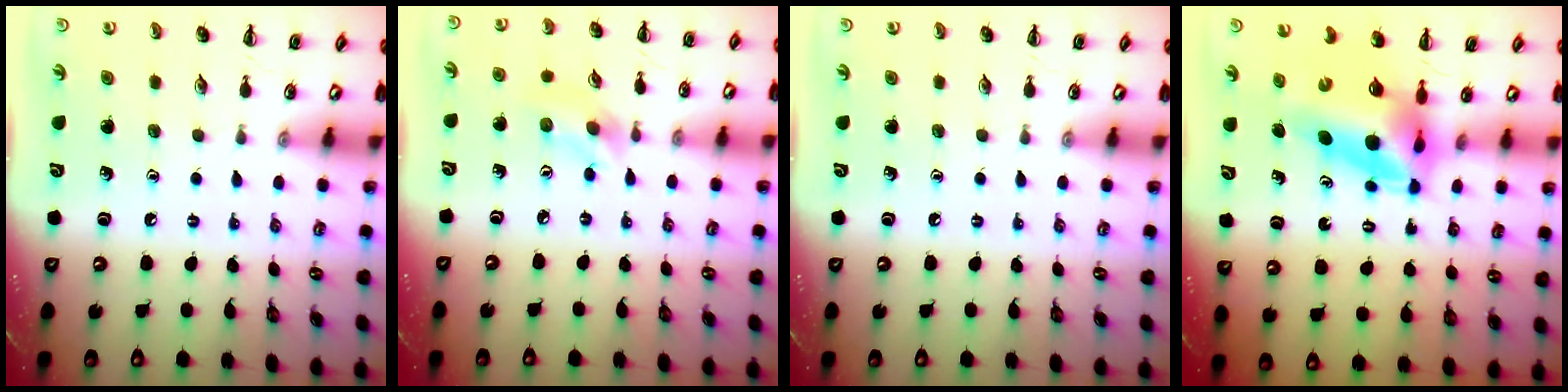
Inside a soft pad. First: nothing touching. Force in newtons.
{"total": 2.8, "press": 2.7, "slide": 0.6}
{"total": 0.0}
{"total": 7.1, "press": 6.7, "slide": 2.5}